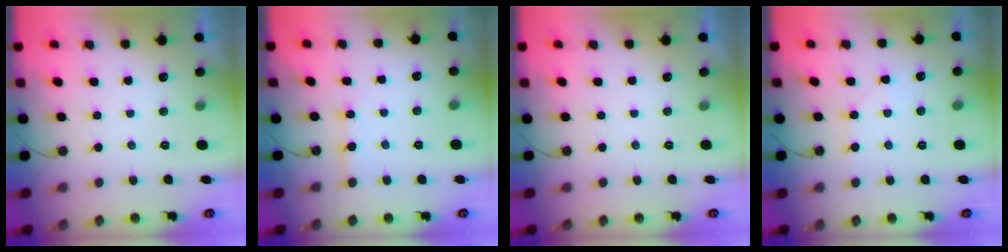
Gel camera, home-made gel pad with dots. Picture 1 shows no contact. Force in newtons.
{"total": 3.9, "press": 3.8, "slide": 0.4}
{"total": 0.0}
{"total": 5.5, "press": 5.4, "slide": 1.0}